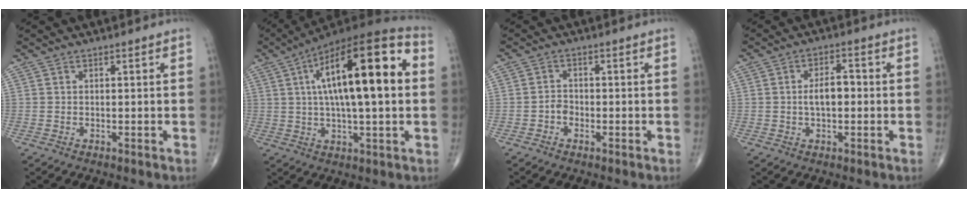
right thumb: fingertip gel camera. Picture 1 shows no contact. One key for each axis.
{"total": 23.4, "fx": 3.9, "fy": 7.1, "fz": 22.0, "tx": -0.353, "ty": 0.030, "tz": 0.052}
{"total": 1.8, "fx": -0.9, "fy": 1.3, "fz": 0.9, "tx": -0.007, "ty": 0.008, "tz": -0.020}
{"total": 5.1, "fx": -0.3, "fy": 2.6, "fz": 4.4, "tx": -0.073, "ty": 0.012, "tz": -0.008}